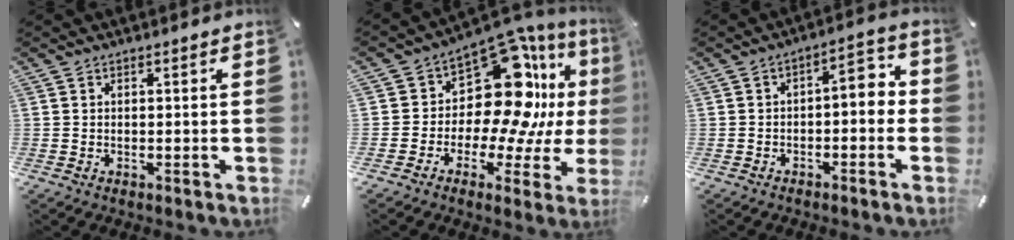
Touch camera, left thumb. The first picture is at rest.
{"total": 18.1, "force": [6.5, 11.2, 12.6], "torque": [-0.174, -0.081, 0.106]}
{"total": 5.2, "force": [-0.8, 2.9, 4.3], "torque": [-0.060, 0.001, -0.028]}